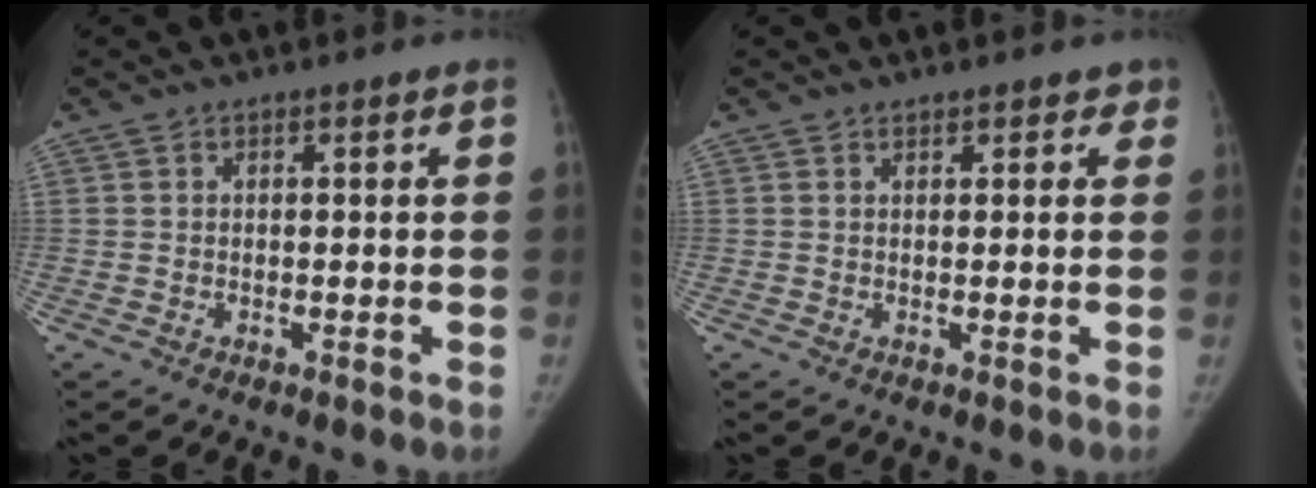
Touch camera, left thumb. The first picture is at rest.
{"total": 2.7, "force": [2.1, 1.6, 0.9], "torque": [0.023, -0.003, 0.019]}